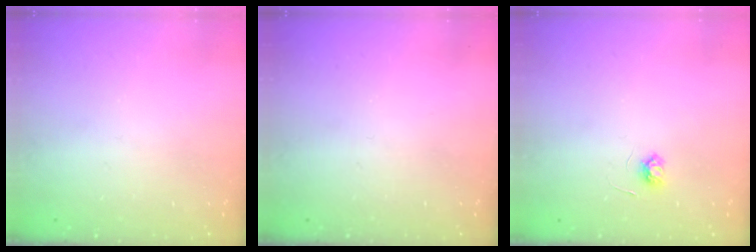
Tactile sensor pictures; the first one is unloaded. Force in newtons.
{"total": 0.0}
{"total": 3.6, "press": 3.6, "slide": 0.5}